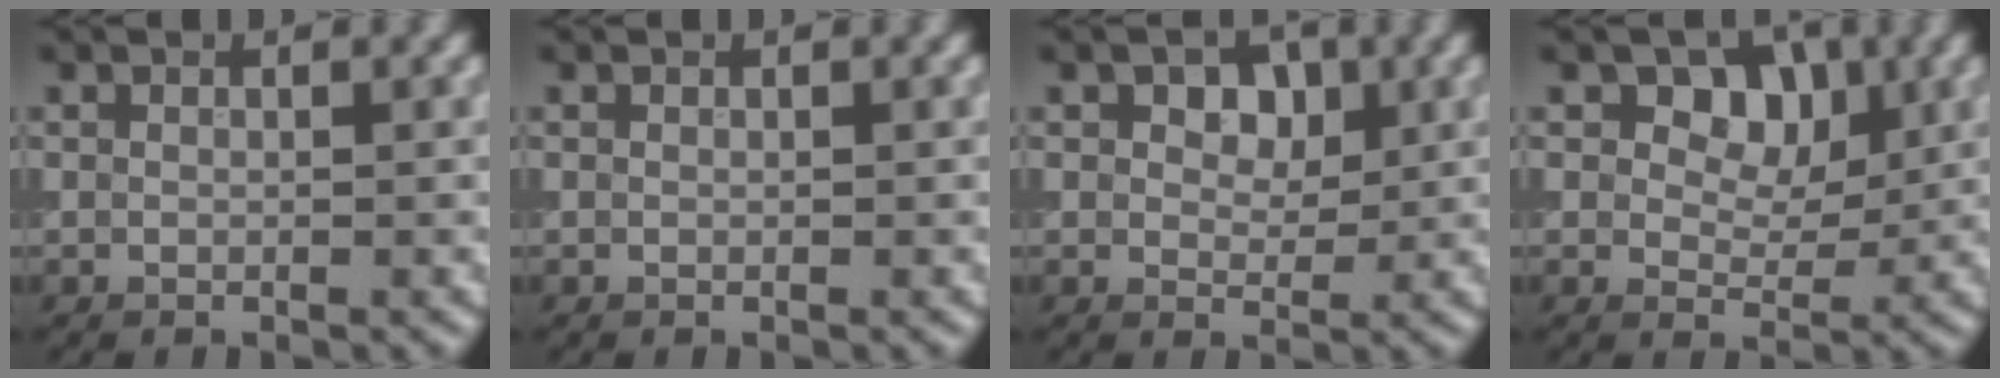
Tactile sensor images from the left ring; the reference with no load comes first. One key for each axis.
{"total": 0.0}
{"total": 3.3, "fx": 1.3, "fy": 2.2, "fz": 2.2, "tx": -0.031, "ty": 0.004, "tz": 0.011}
{"total": 4.8, "fx": 1.9, "fy": 3.4, "fz": 2.8, "tx": -0.038, "ty": -0.006, "tz": 0.020}